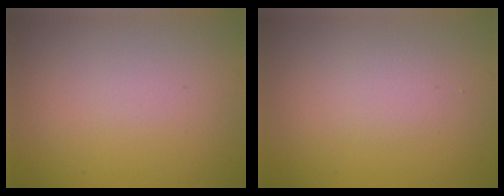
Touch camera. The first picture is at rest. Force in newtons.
{"total": 1.2, "press": 1.2, "slide": 0.1}